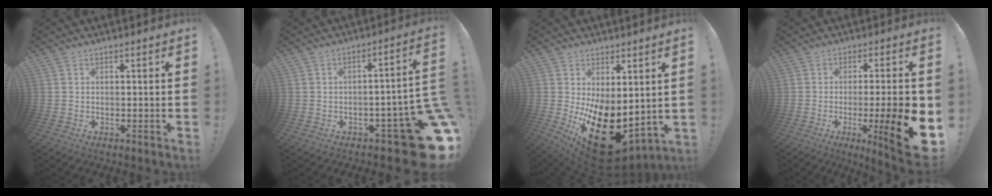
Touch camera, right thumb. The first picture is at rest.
{"total": 14.3, "force": [-6.7, 4.6, 11.7], "torque": [-0.127, 0.031, -0.099]}
{"total": 20.6, "force": [-5.3, 11.5, 16.2], "torque": [-0.273, 0.024, -0.060]}
{"total": 17.6, "force": [-4.1, 2.8, 16.9], "torque": [-0.225, 0.002, -0.050]}